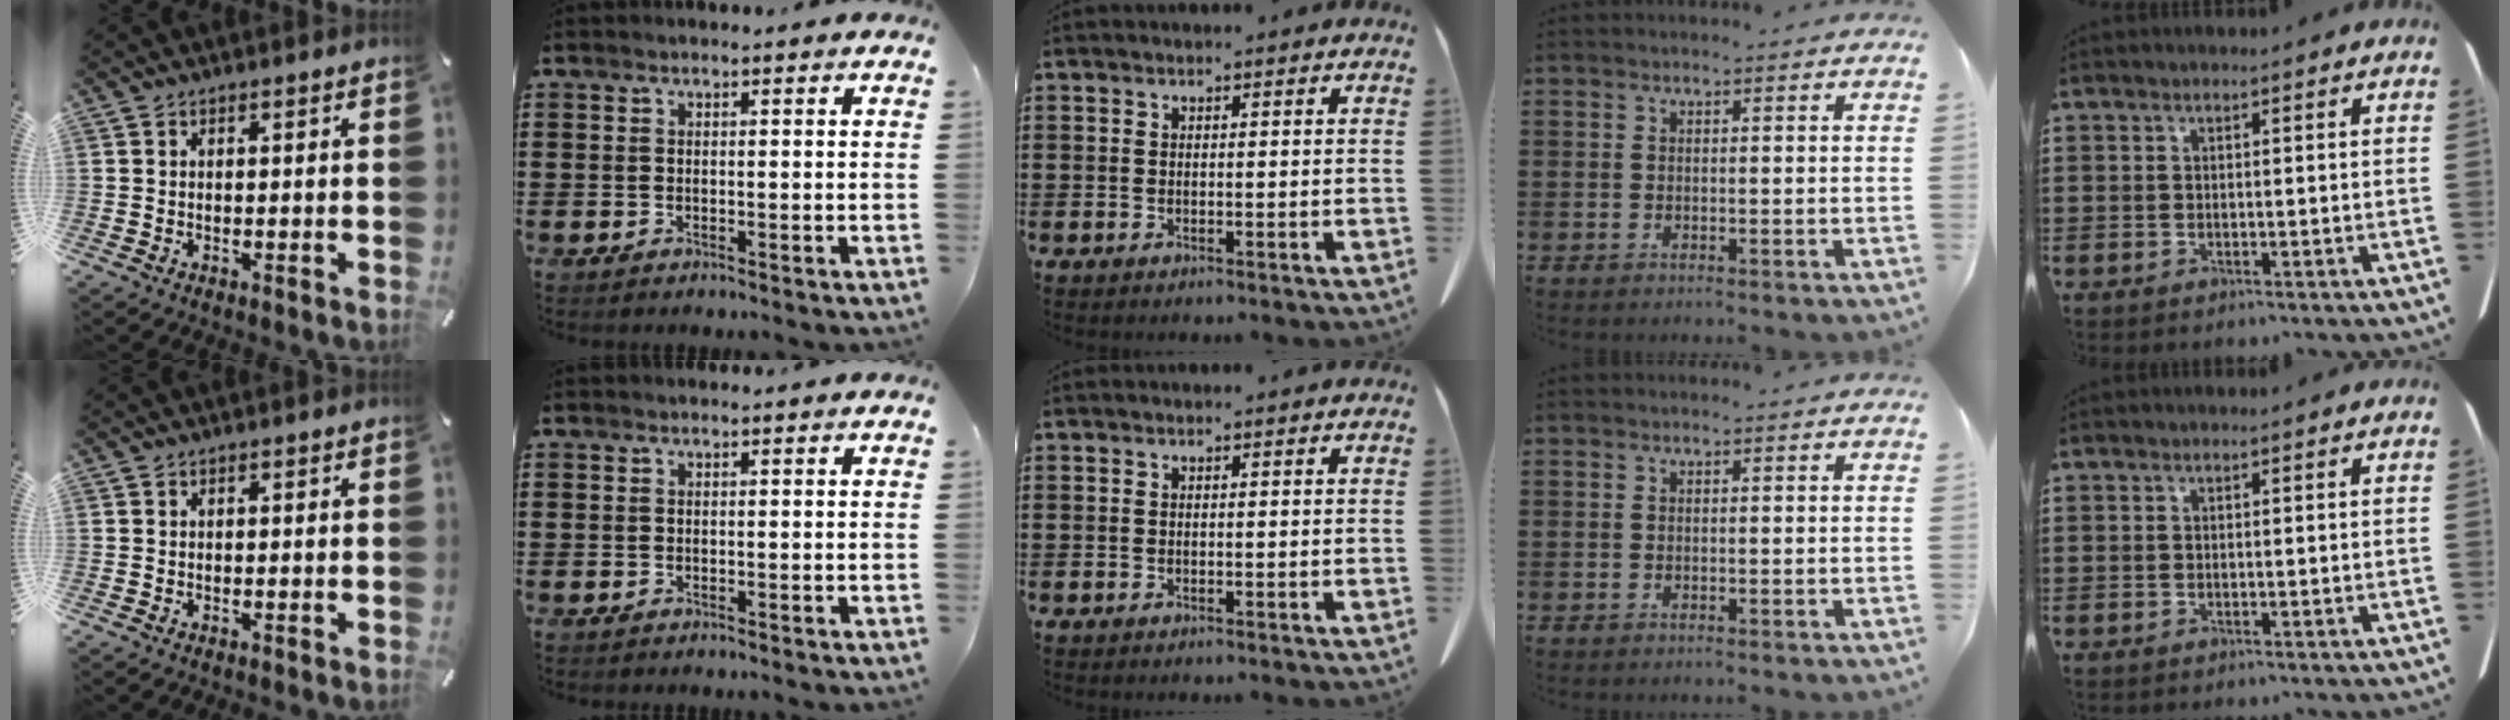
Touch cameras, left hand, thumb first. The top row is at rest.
{}